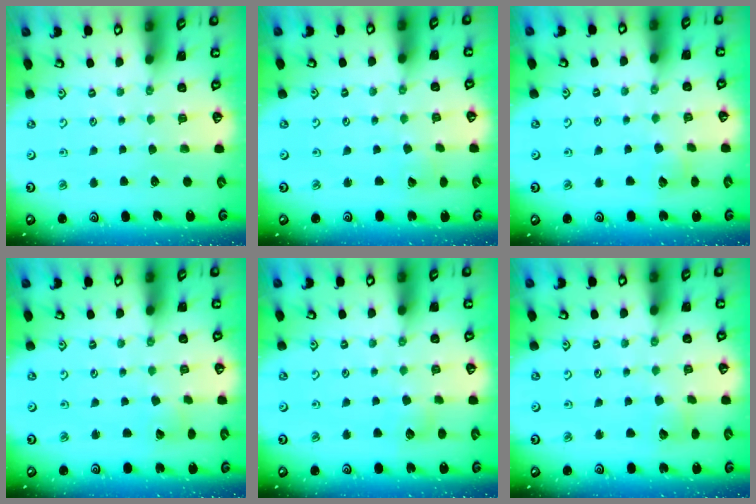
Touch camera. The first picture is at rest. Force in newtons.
{"total": 2.4, "press": 2.4, "slide": 0.2}
{"total": 2.9, "press": 2.9, "slide": 0.3}
{"total": 2.9, "press": 2.9, "slide": 0.2}
{"total": 4.8, "press": 4.8, "slide": 0.4}
{"total": 6.5, "press": 6.5, "slide": 0.5}